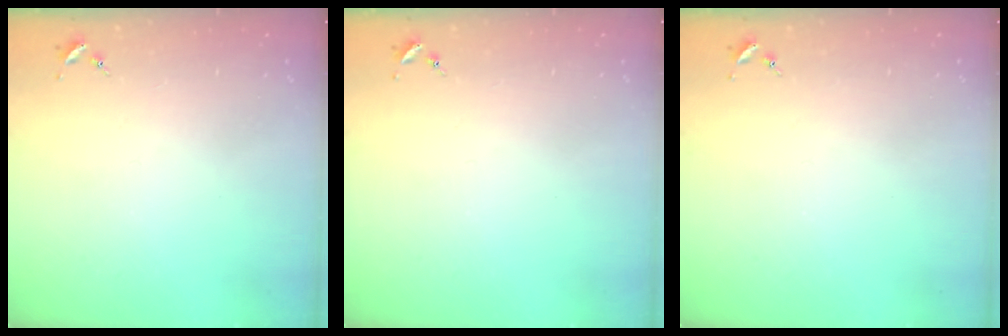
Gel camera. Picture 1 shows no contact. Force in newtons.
{"total": 0.0}
{"total": 0.0}